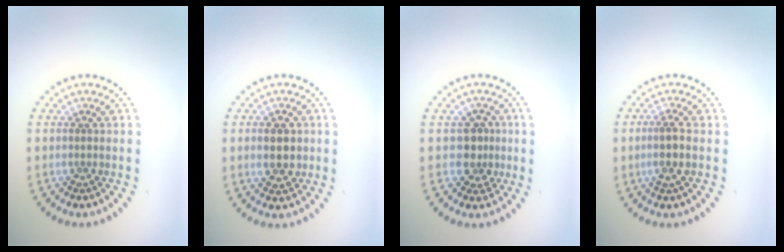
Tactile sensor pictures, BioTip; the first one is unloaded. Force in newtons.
{"total": 2.6, "press": 2.6, "slide": 0.0}
{"total": 2.5, "press": 2.2, "slide": 1.1}
{"total": 1.7, "press": 1.5, "slide": 0.8}